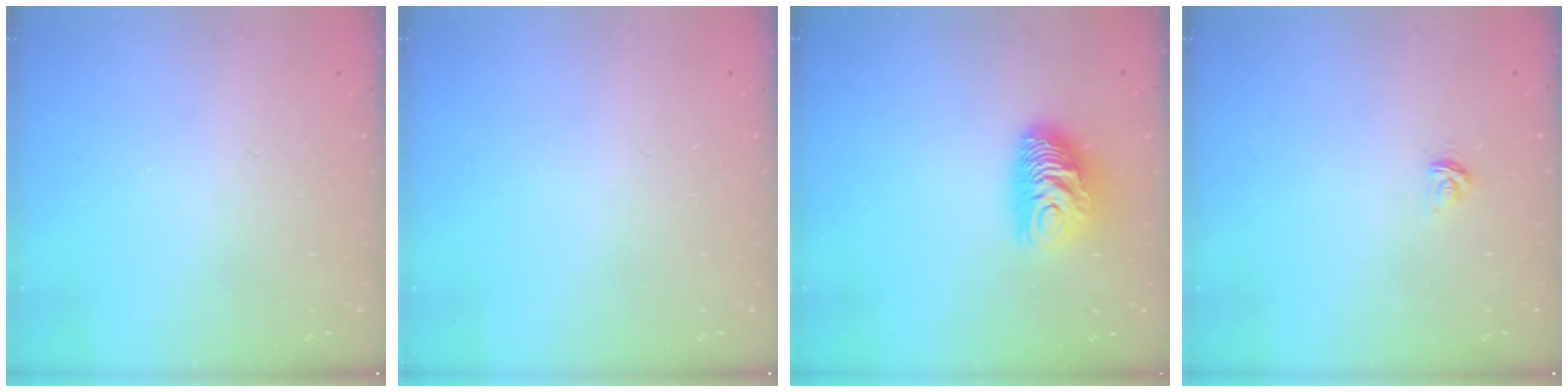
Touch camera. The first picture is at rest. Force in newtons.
{"total": 0.0}
{"total": 10.8, "press": 10.7, "slide": 1.0}
{"total": 2.7, "press": 2.7, "slide": 0.4}